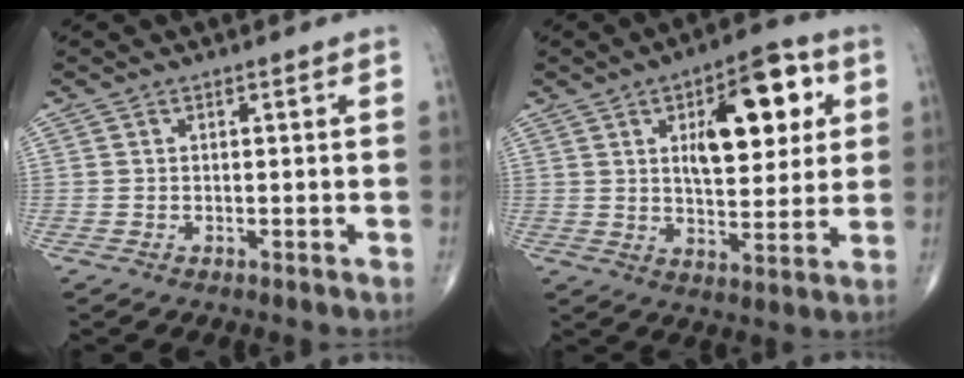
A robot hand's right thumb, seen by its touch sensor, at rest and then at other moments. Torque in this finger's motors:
{"motor_torque": [-0.14, 0.60, 0.38, 0.25, 0.09]}